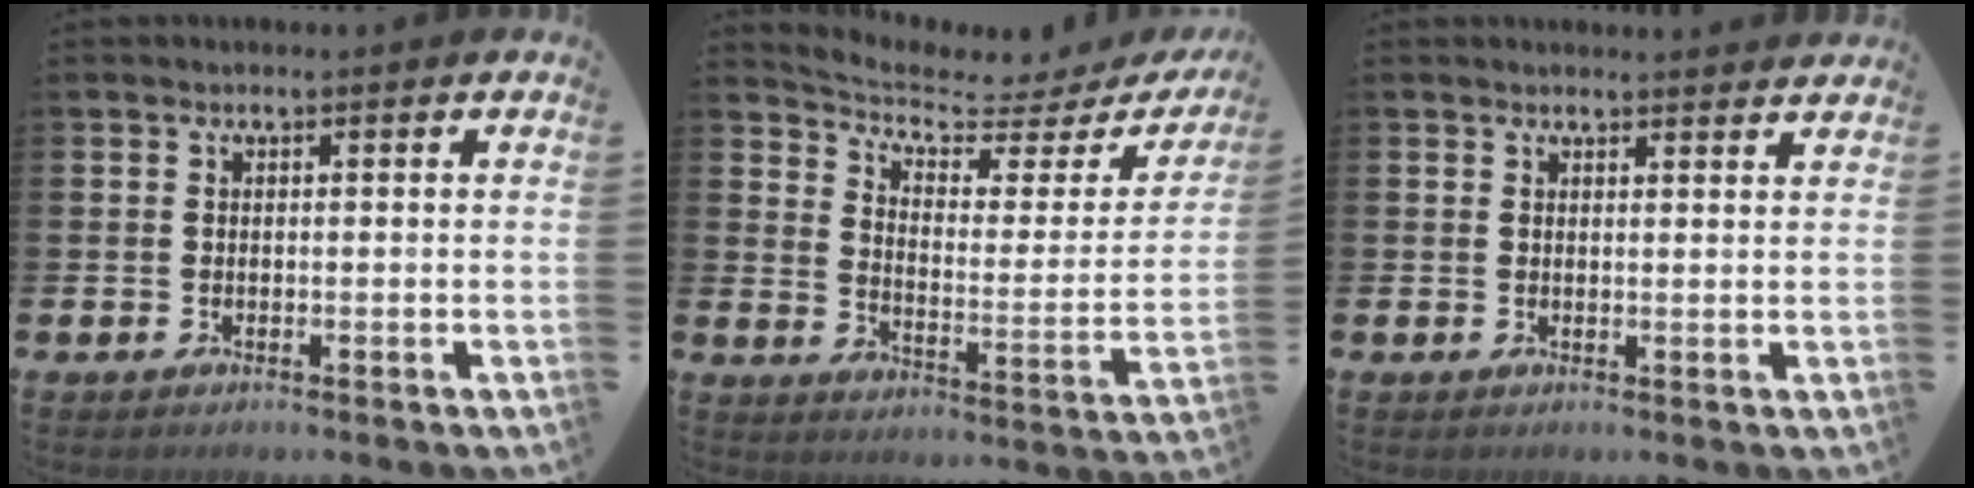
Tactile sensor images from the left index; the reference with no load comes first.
{"total": 4.6, "force": [3.9, 1.6, 1.8], "torque": [-0.065, -0.037, 0.059]}
{"total": 1.8, "force": [1.7, 0.1, -0.1], "torque": [0.008, -0.013, 0.030]}